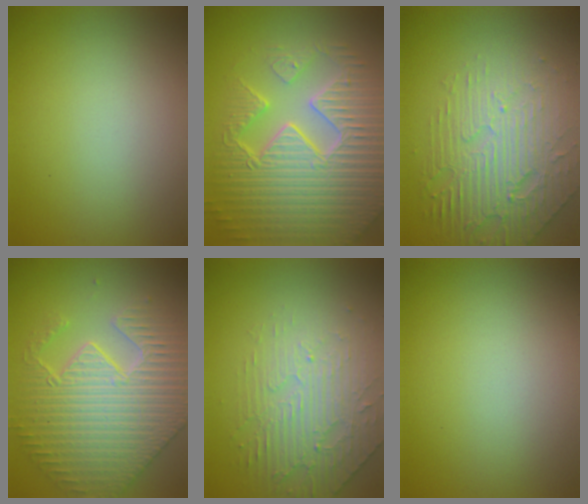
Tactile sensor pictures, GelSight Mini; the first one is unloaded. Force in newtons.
{"total": 10.1, "press": 6.7, "slide": 7.5}
{"total": 6.3, "press": 4.6, "slide": 4.3}
{"total": 6.6, "press": 5.7, "slide": 3.3}
{"total": 4.5, "press": 3.4, "slide": 3.0}
{"total": 0.0}